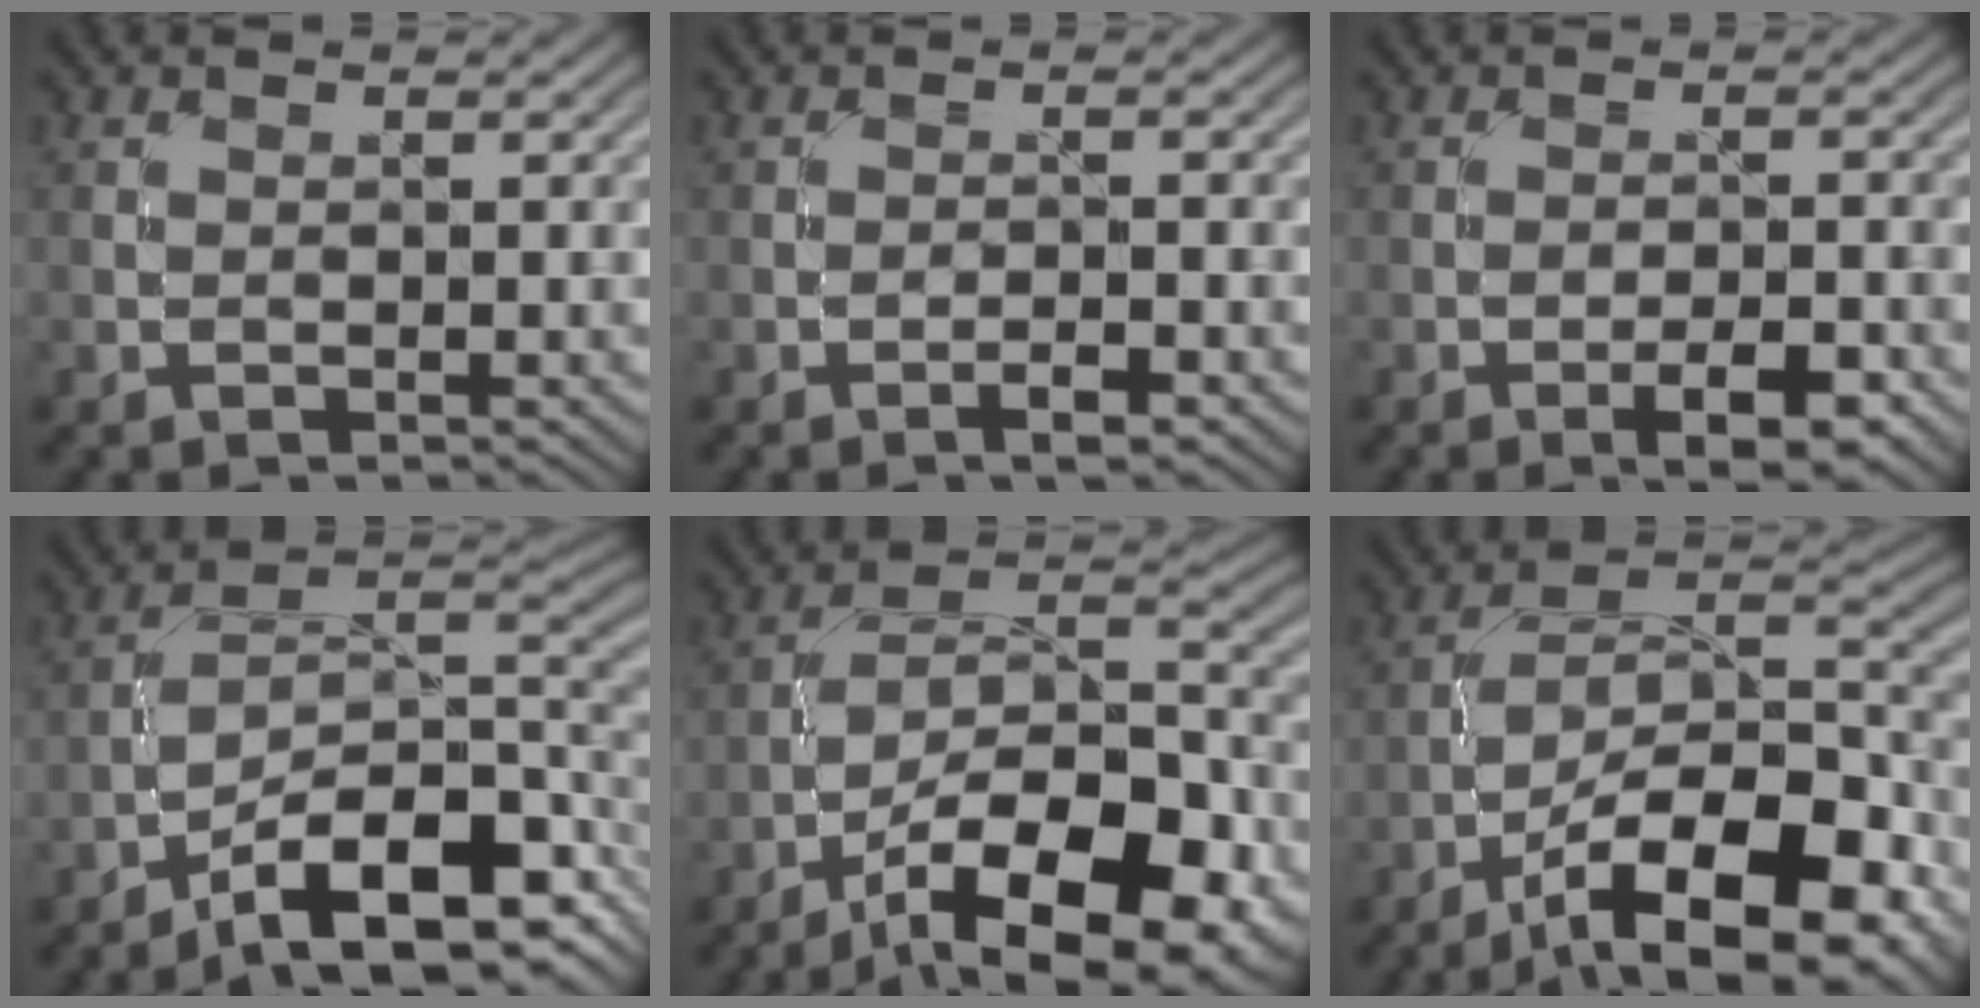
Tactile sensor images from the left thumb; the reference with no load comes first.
{"total": 2.1, "force": [-1.4, 0.4, 1.5], "torque": [-0.030, 0.003, -0.028]}
{"total": 4.7, "force": [-2.8, 1.4, 3.6], "torque": [-0.057, 0.007, -0.039]}
{"total": 14.4, "force": [-8.1, 5.6, 10.5], "torque": [-0.176, -0.010, -0.144]}
{"total": 17.5, "force": [-10.3, 7.0, 12.4], "torque": [-0.182, -0.012, -0.167]}
{"total": 16.8, "force": [-9.9, 6.6, 11.9], "torque": [-0.185, -0.007, -0.170]}